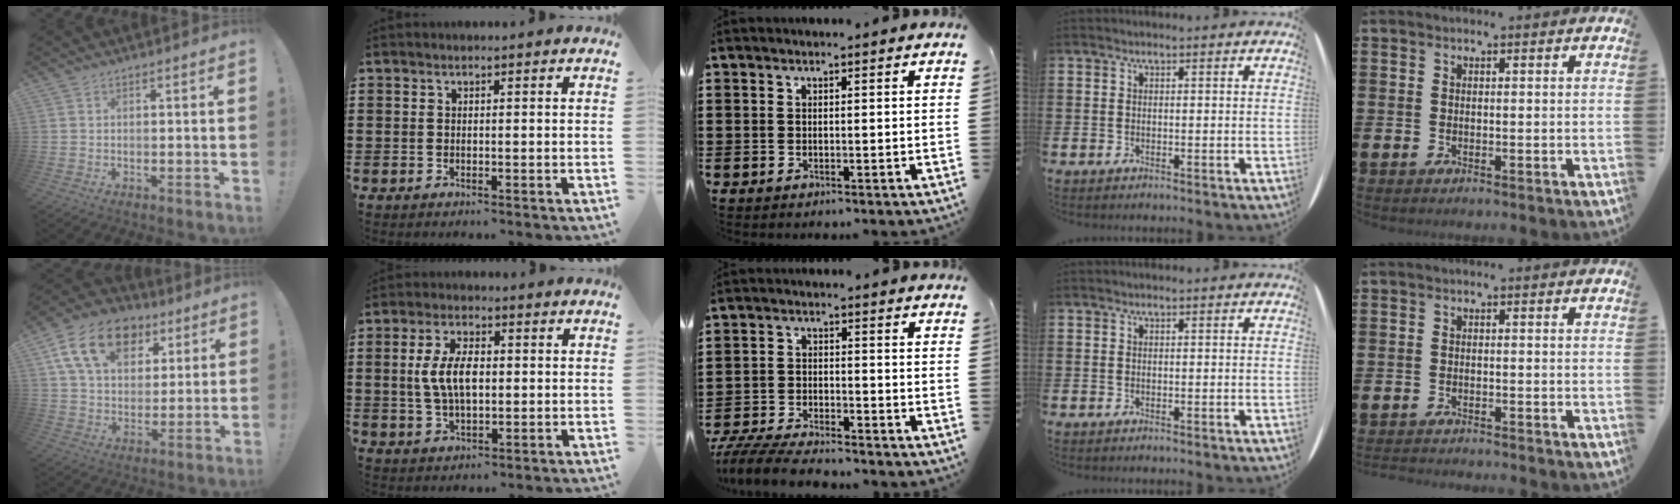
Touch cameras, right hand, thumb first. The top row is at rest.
{"thumb": {"total": 17.8, "force": [8.4, 11.8, 10.3], "torque": [-0.170, -0.029, 0.157]}, "index": {"total": 7.1, "force": [0.3, 3.4, 6.2], "torque": [-0.141, 0.004, -0.001]}, "middle": {"total": 5.8, "force": [-5.6, 0.5, 1.6], "torque": [-0.042, -0.004, -0.112]}, "little": {"total": 1.1, "force": [-1.1, -0.1, -0.1], "torque": [-0.001, 0.001, -0.022]}}